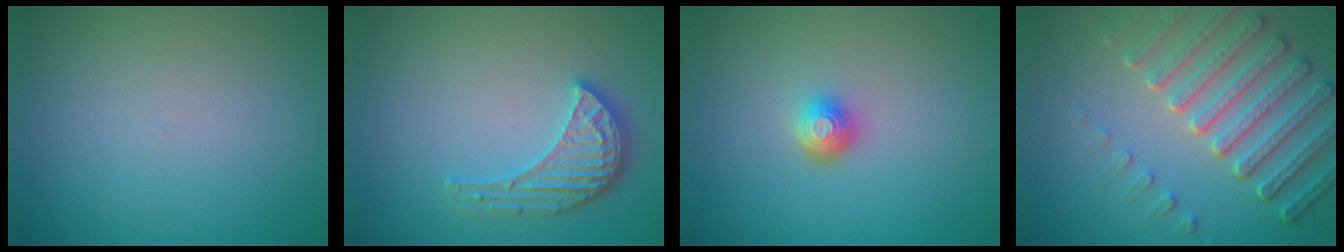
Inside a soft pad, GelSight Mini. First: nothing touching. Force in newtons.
{"total": 3.4, "press": 3.4, "slide": 0.6}
{"total": 2.0, "press": 1.4, "slide": 1.4}
{"total": 6.5, "press": 5.2, "slide": 3.9}